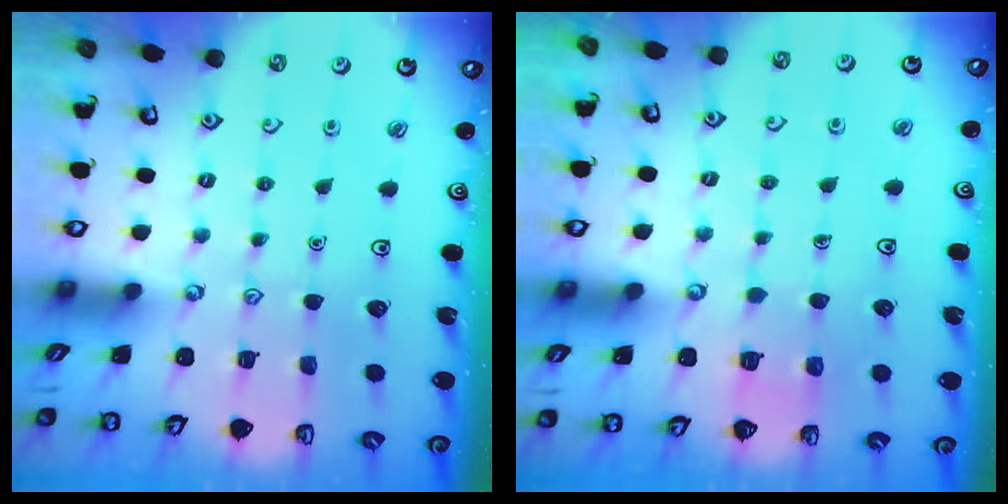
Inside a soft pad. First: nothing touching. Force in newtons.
{"total": 2.7, "press": 2.7, "slide": 0.1}